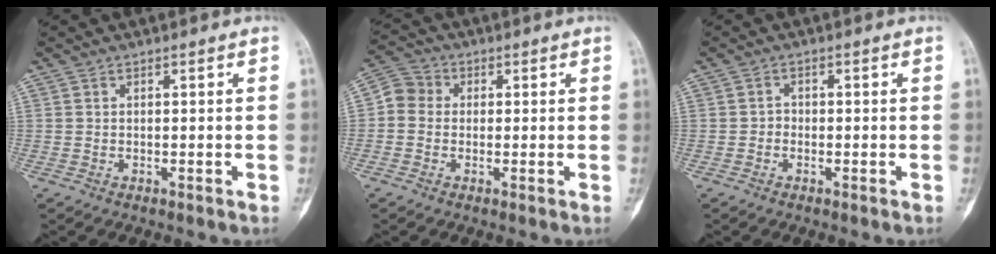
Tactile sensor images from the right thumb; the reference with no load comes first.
{"total": 5.0, "force": [-0.1, 4.5, 2.0], "torque": [-0.023, 0.012, -0.015]}
{"total": 1.2, "force": [-0.5, 1.0, 0.4], "torque": [0.006, 0.006, -0.014]}